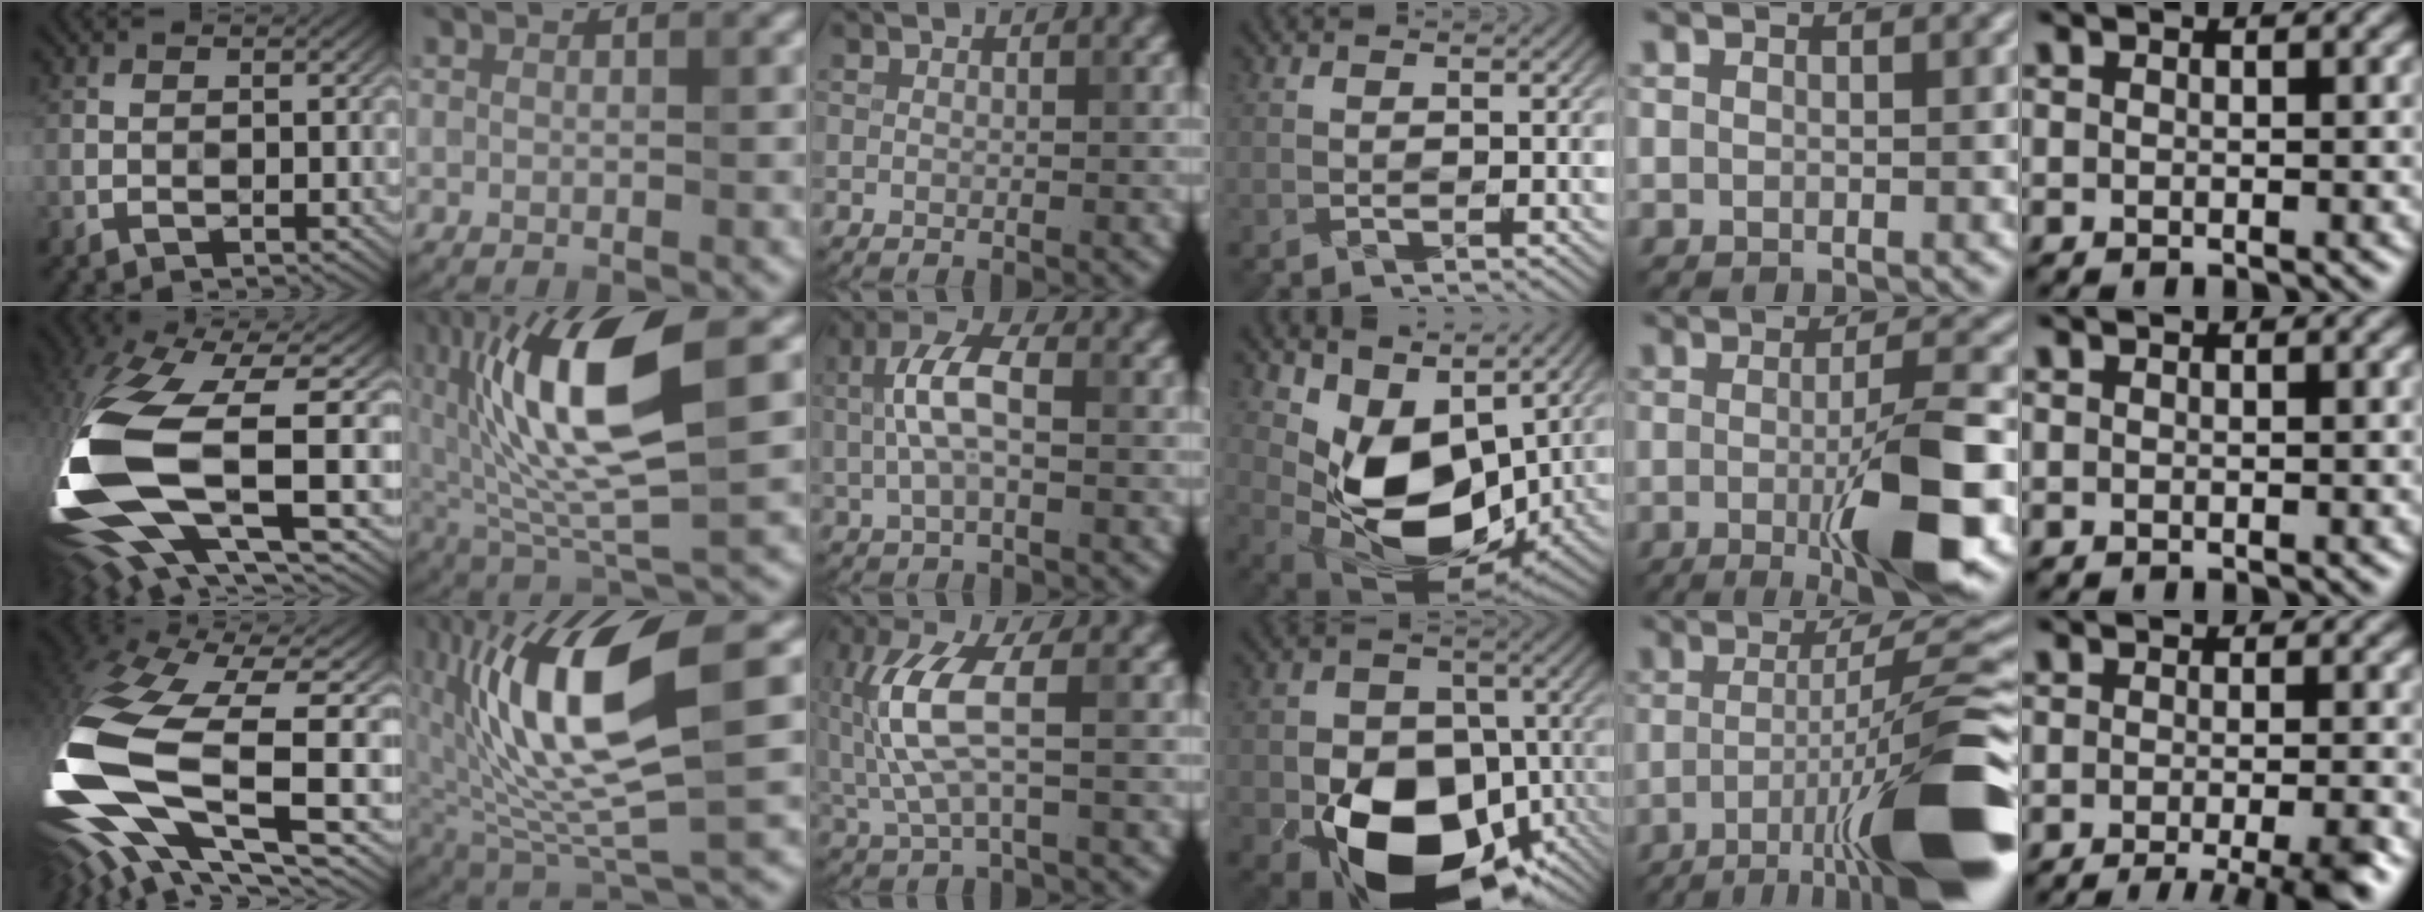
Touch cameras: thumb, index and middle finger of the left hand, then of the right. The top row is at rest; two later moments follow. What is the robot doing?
{"motion": "wrap", "object": "ethernet cable"}